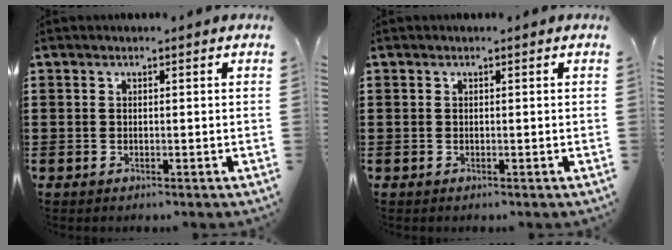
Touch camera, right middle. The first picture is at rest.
{"total": 0.0}